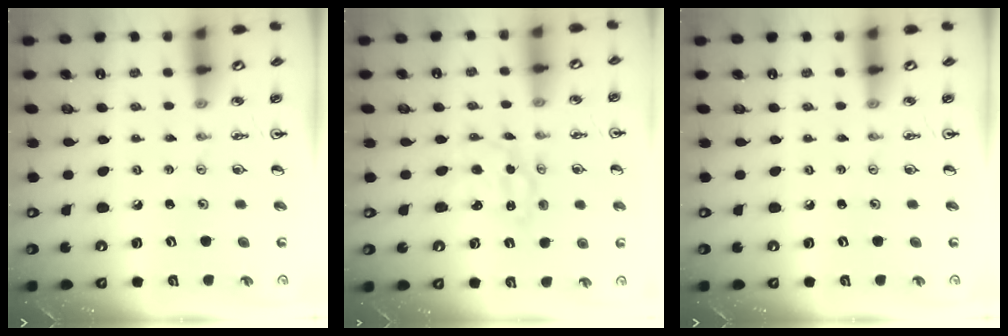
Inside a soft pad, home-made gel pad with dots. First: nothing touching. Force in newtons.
{"total": 1.4, "press": 1.4, "slide": 0.0}
{"total": 0.0}